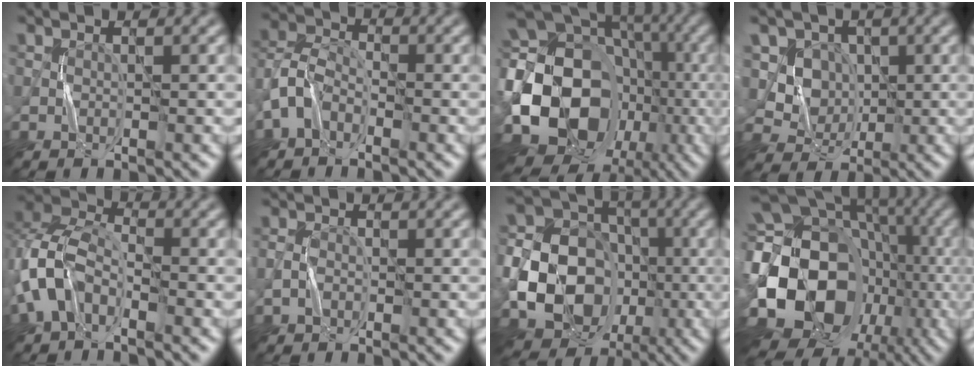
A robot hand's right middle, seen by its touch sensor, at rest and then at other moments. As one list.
[{"total": 3.9, "force": [-2.0, 2.6, 2.2], "torque": [-0.048, 0.007, -0.053]}, {"total": 23.6, "force": [-4.8, 18.8, 13.5], "torque": [-0.253, 0.014, -0.118]}, {"total": 4.9, "force": [1.3, 4.4, 1.7], "torque": [-0.033, -0.005, 0.028]}, {"total": 6.3, "force": [-2.6, 4.2, 4.0], "torque": [-0.093, 0.008, -0.063]}, {"total": 1.3, "force": [-0.4, 1.0, 0.6], "torque": [-0.012, 0.005, -0.010]}, {"total": 20.2, "force": [-4.2, 17.7, 8.6], "torque": [-0.198, 0.000, -0.090]}, {"total": 21.3, "force": [-5.0, 16.1, 13.0], "torque": [-0.231, 0.012, -0.091]}]